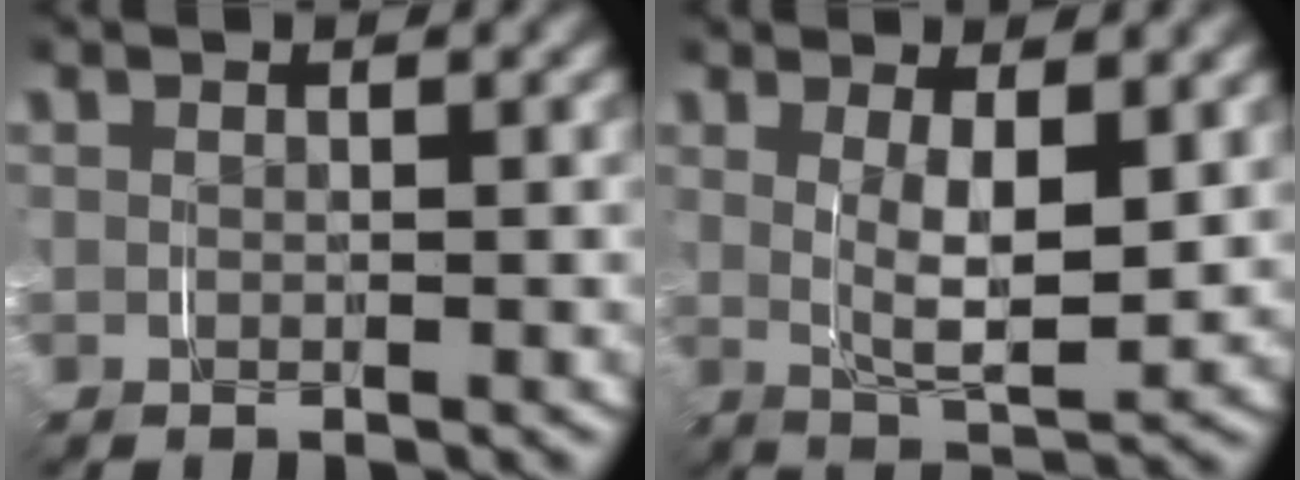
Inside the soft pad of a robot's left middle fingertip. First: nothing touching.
{"total": 4.7, "force": [0.8, 1.6, 4.4], "torque": [-0.074, -0.018, 0.017]}